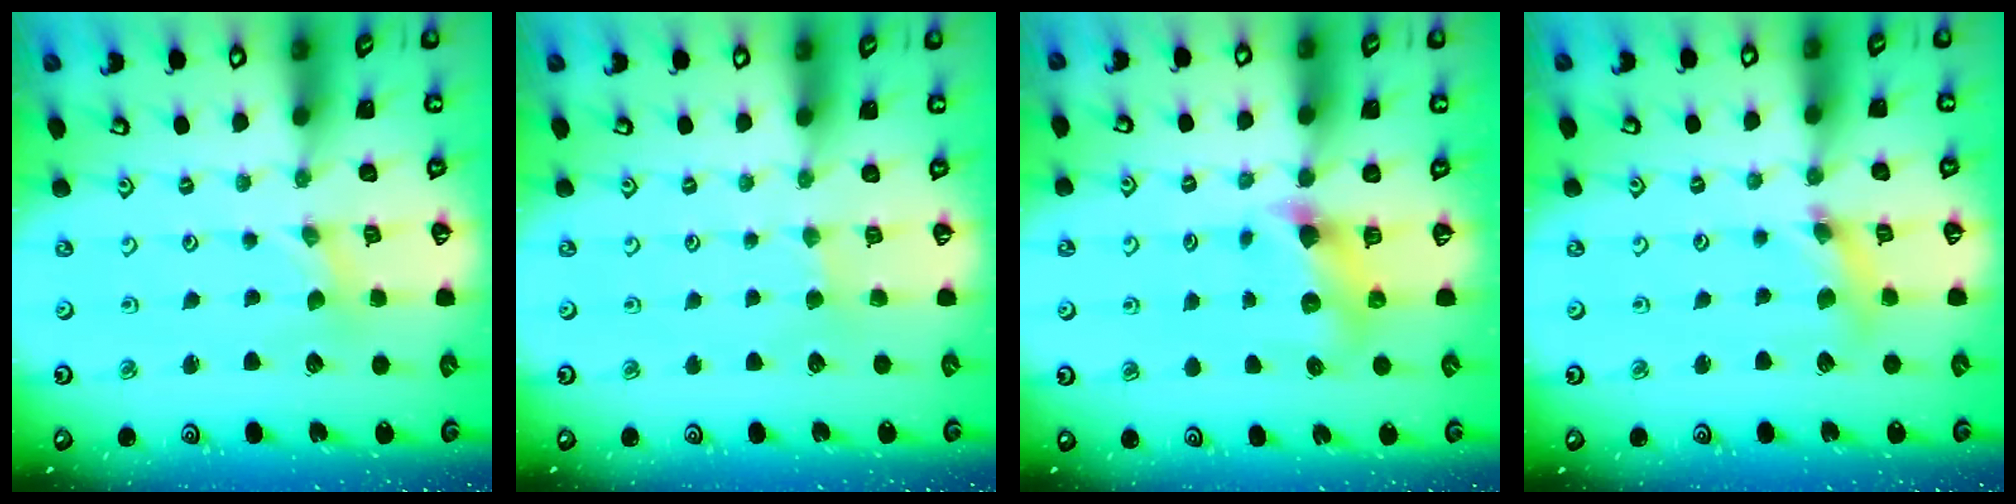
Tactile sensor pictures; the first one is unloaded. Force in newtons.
{"total": 2.0, "press": 2.0, "slide": 0.5}
{"total": 6.0, "press": 6.0, "slide": 0.2}
{"total": 6.9, "press": 6.8, "slide": 0.8}